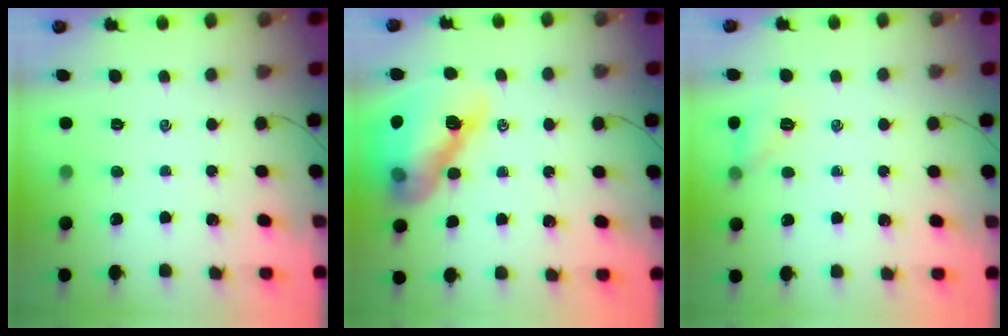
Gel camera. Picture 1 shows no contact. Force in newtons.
{"total": 16.2, "press": 15.6, "slide": 4.6}
{"total": 7.4, "press": 7.2, "slide": 1.3}